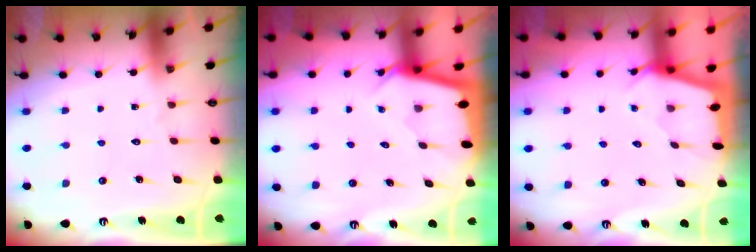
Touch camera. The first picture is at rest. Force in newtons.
{"total": 2.3, "press": 2.3, "slide": 0.2}
{"total": 2.3, "press": 2.3, "slide": 0.3}